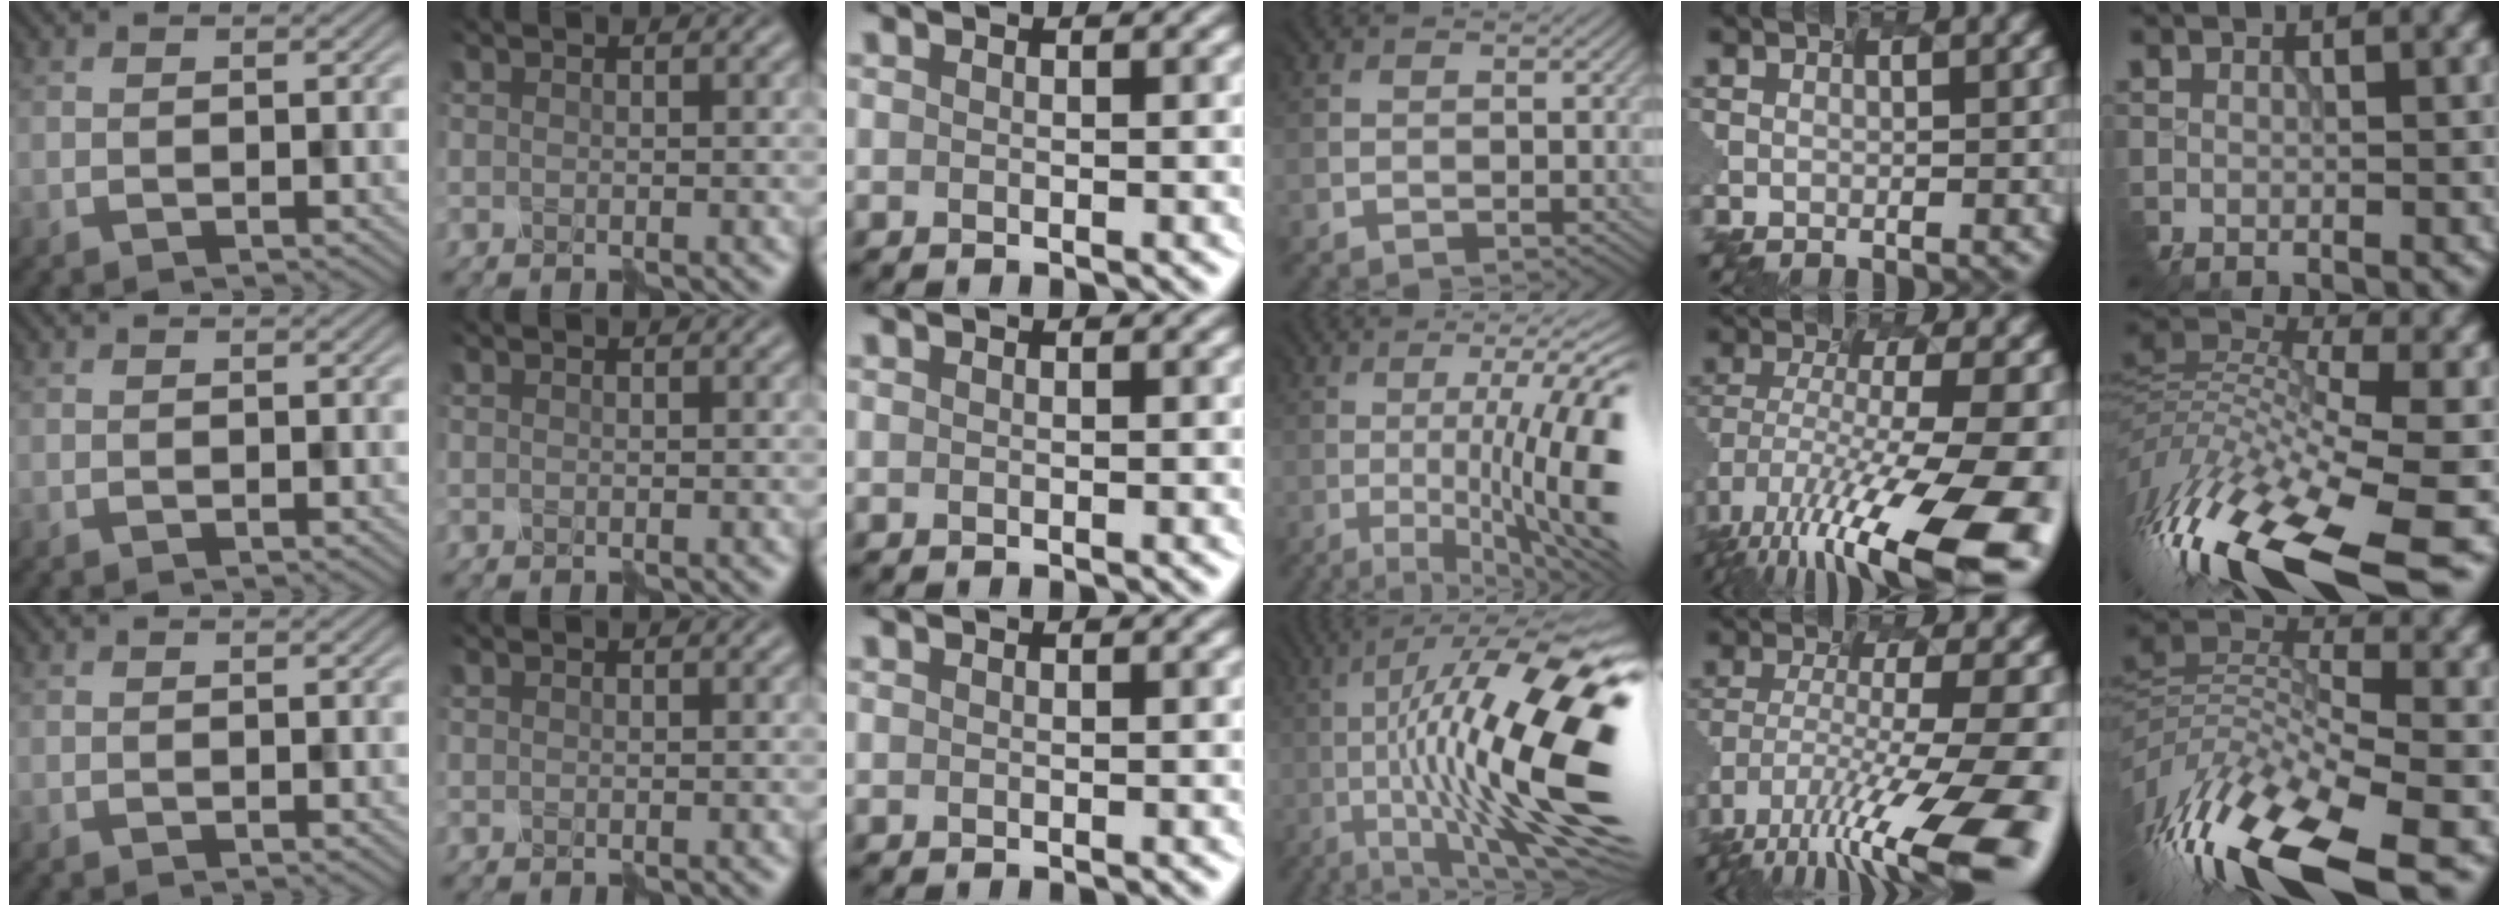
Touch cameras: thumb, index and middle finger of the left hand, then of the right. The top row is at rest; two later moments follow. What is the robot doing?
{"motion": "shake", "object": "plastic piggy bank"}